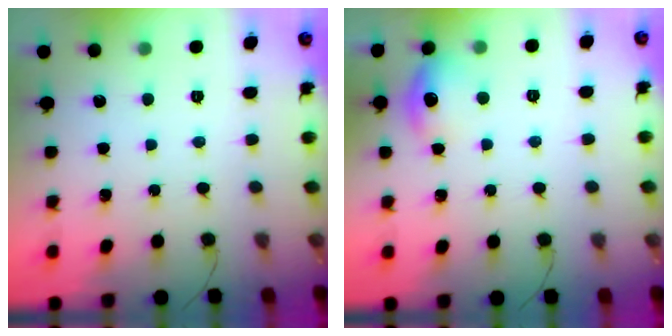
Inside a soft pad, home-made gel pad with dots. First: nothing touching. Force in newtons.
{"total": 9.6, "press": 9.3, "slide": 2.4}